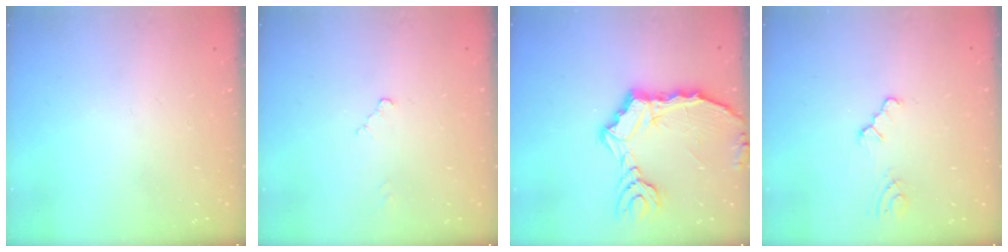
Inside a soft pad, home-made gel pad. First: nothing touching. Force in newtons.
{"total": 2.3, "press": 2.3, "slide": 0.4}
{"total": 12.7, "press": 12.6, "slide": 1.8}
{"total": 1.2, "press": 1.2, "slide": 0.3}